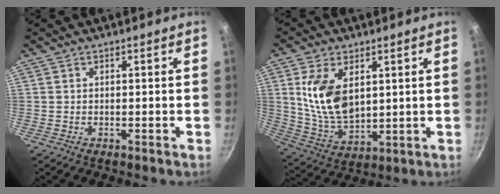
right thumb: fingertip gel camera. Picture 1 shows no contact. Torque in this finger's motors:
{"motor_torque": [0.14, 0.15, 1.08, 0.20, 0.13]}